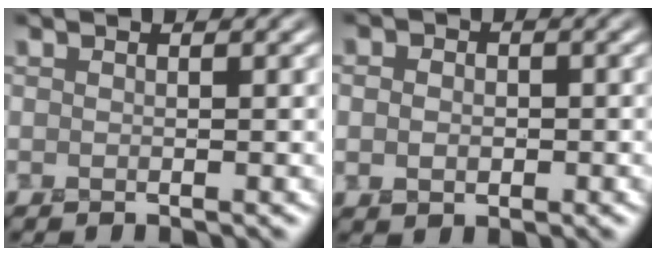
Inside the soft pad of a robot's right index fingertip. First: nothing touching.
{"total": 2.3, "force": [0.0, 1.9, 1.3], "torque": [-0.019, 0.003, -0.008]}